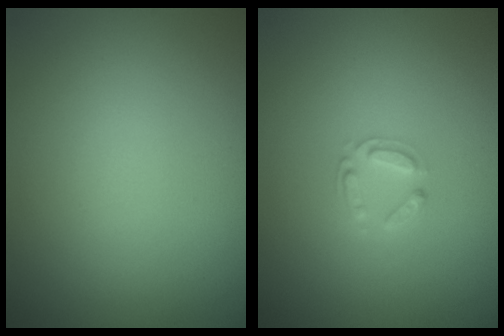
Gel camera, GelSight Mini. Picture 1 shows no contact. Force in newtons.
{"total": 1.7, "press": 1.7, "slide": 0.2}